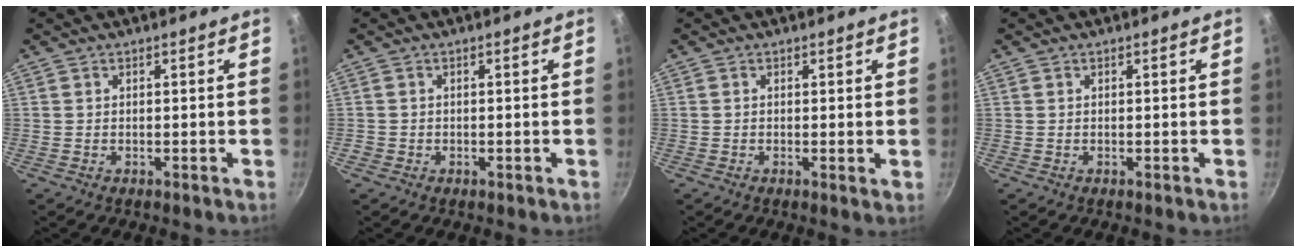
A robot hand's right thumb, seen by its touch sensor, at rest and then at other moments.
{"total": 0.8, "force": [-0.4, 0.7, 0.2], "torque": [-0.003, 0.002, -0.007]}
{"total": 0.9, "force": [0.1, 0.2, 0.9], "torque": [-0.015, -0.004, -0.003]}
{"total": 0.0}